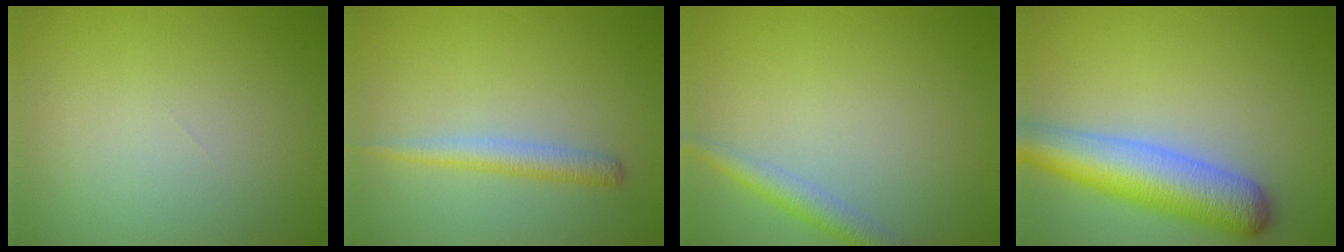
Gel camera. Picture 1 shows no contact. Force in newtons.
{"total": 2.1, "press": 2.1, "slide": 0.1}
{"total": 2.3, "press": 2.3, "slide": 0.1}
{"total": 7.0, "press": 7.0, "slide": 0.4}